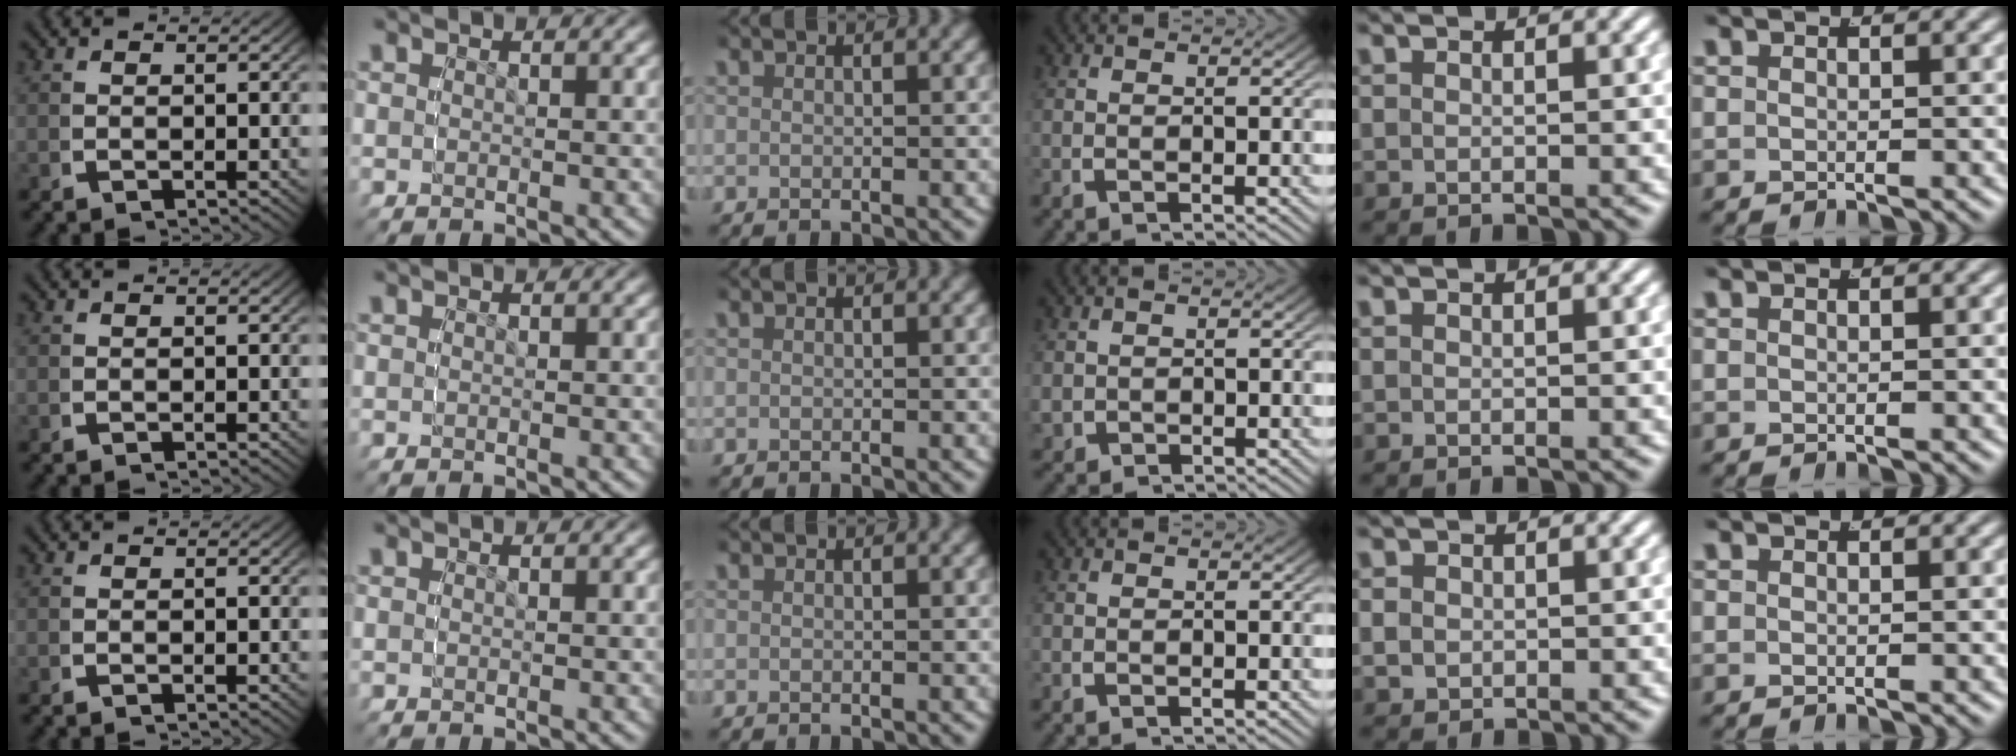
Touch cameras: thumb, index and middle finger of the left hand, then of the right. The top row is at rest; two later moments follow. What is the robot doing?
{"motion": "grasp_and_lifting", "object": "cloth"}